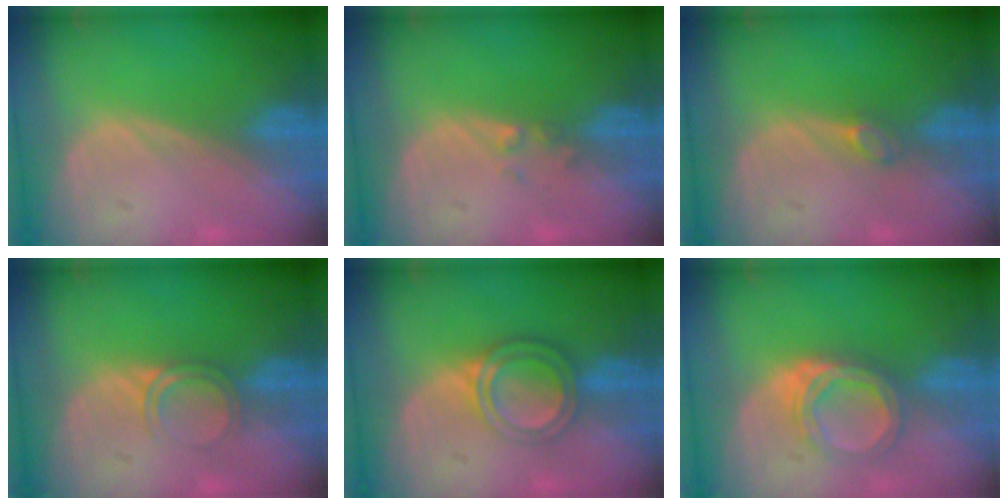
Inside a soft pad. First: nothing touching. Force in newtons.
{"total": 1.3, "press": 1.0, "slide": 0.8}
{"total": 1.4, "press": 1.4, "slide": 0.2}
{"total": 2.8, "press": 2.8, "slide": 0.2}
{"total": 5.0, "press": 4.5, "slide": 2.0}
{"total": 5.7, "press": 5.0, "slide": 2.7}